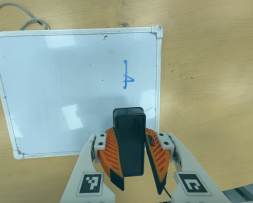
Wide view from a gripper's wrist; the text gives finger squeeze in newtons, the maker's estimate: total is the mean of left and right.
{"total": 11.5, "left": 11.2, "right": 11.8}